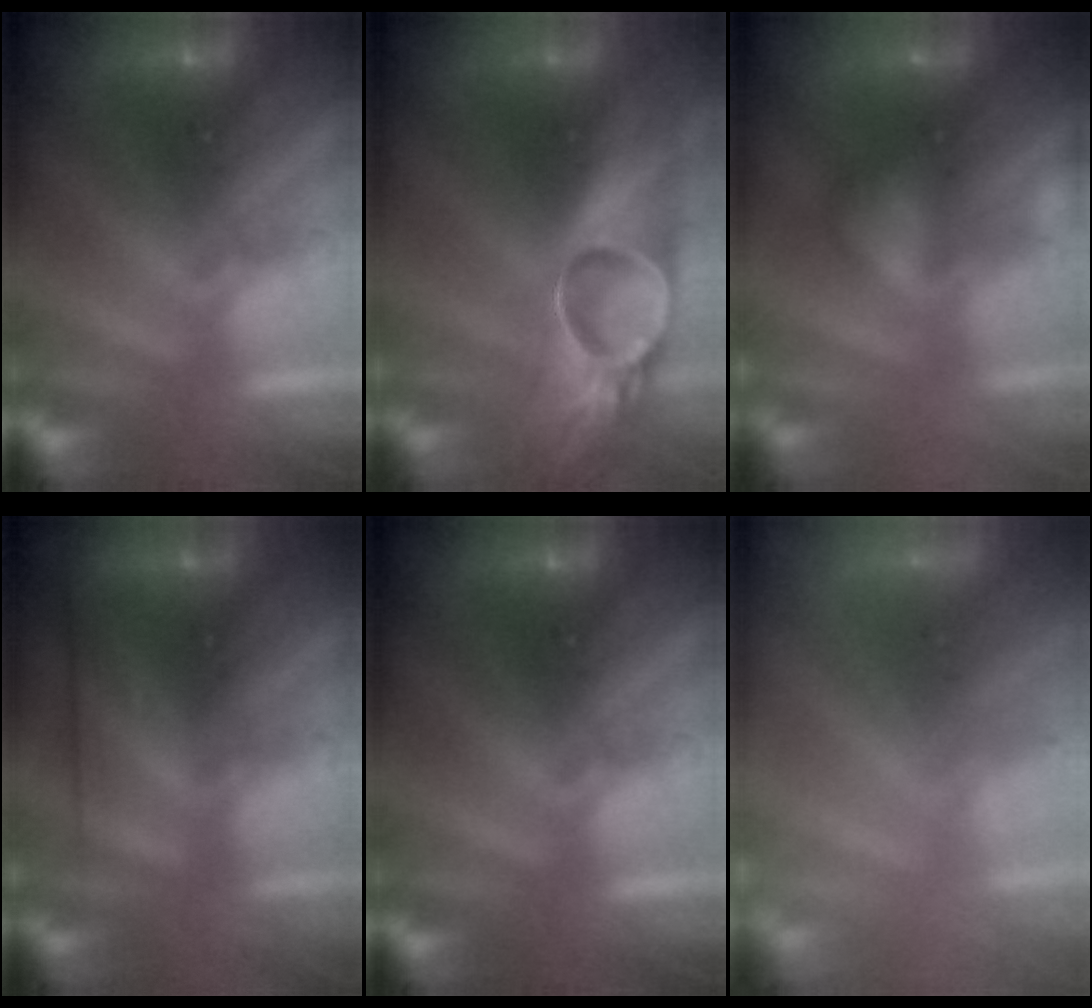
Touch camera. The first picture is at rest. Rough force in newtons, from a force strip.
{"total": 8.6}
{"total": 2.9}
{"total": 2.4}
{"total": 0.0}
{"total": 8.6}